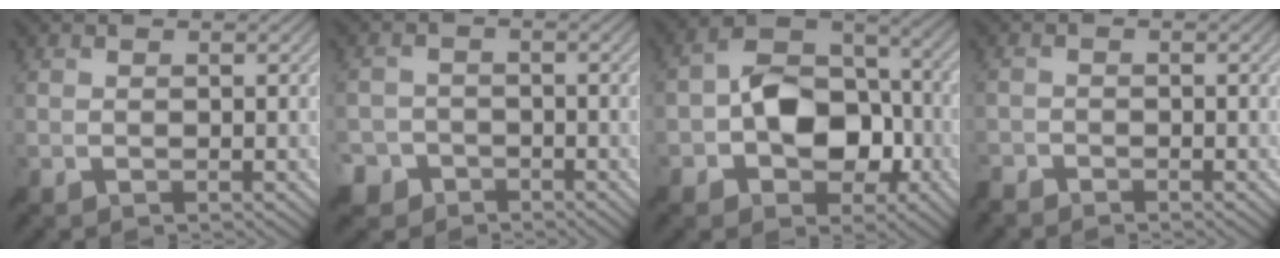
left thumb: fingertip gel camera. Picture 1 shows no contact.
{"total": 4.6, "force": [-3.1, 3.3, 0.8], "torque": [-0.009, -0.003, -0.064]}
{"total": 10.1, "force": [-2.6, 7.0, 6.8], "torque": [-0.119, 0.009, -0.063]}
{"total": 1.7, "force": [-1.6, 0.5, 0.1], "torque": [-0.003, -0.004, -0.042]}